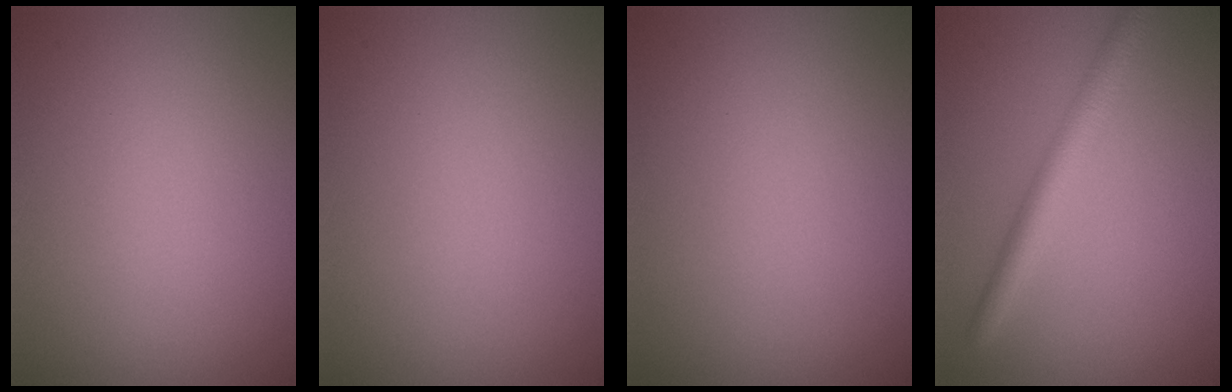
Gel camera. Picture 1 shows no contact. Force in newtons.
{"total": 0.0}
{"total": 0.0}
{"total": 3.2, "press": 3.2, "slide": 0.2}